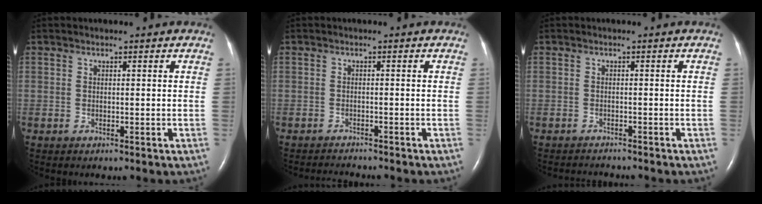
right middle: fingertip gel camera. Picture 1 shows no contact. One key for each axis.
{"total": 3.7, "fx": -3.6, "fy": 0.0, "fz": 0.9, "tx": -0.013, "ty": -0.013, "tz": -0.051}
{"total": 3.3, "fx": -3.2, "fy": 0.3, "fz": 0.7, "tx": -0.009, "ty": -0.011, "tz": -0.044}